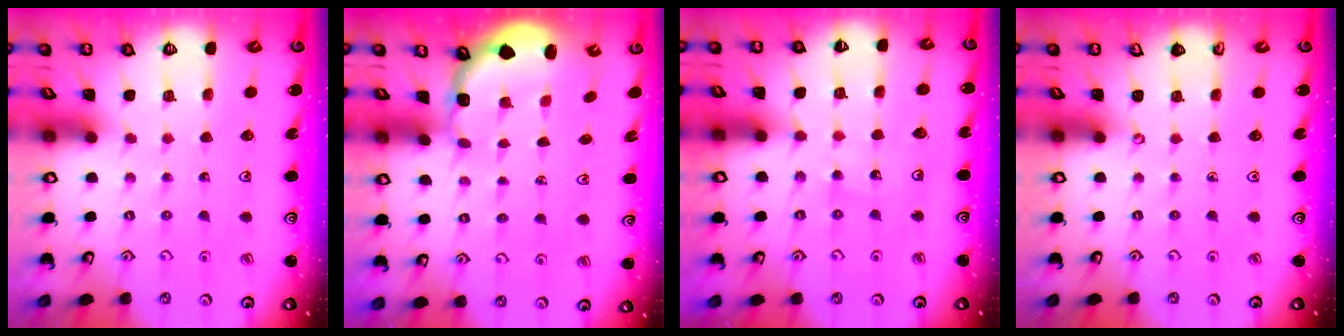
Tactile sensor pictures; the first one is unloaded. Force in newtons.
{"total": 2.7, "press": 2.1, "slide": 1.7}
{"total": 10.9, "press": 10.4, "slide": 3.4}
{"total": 0.0}